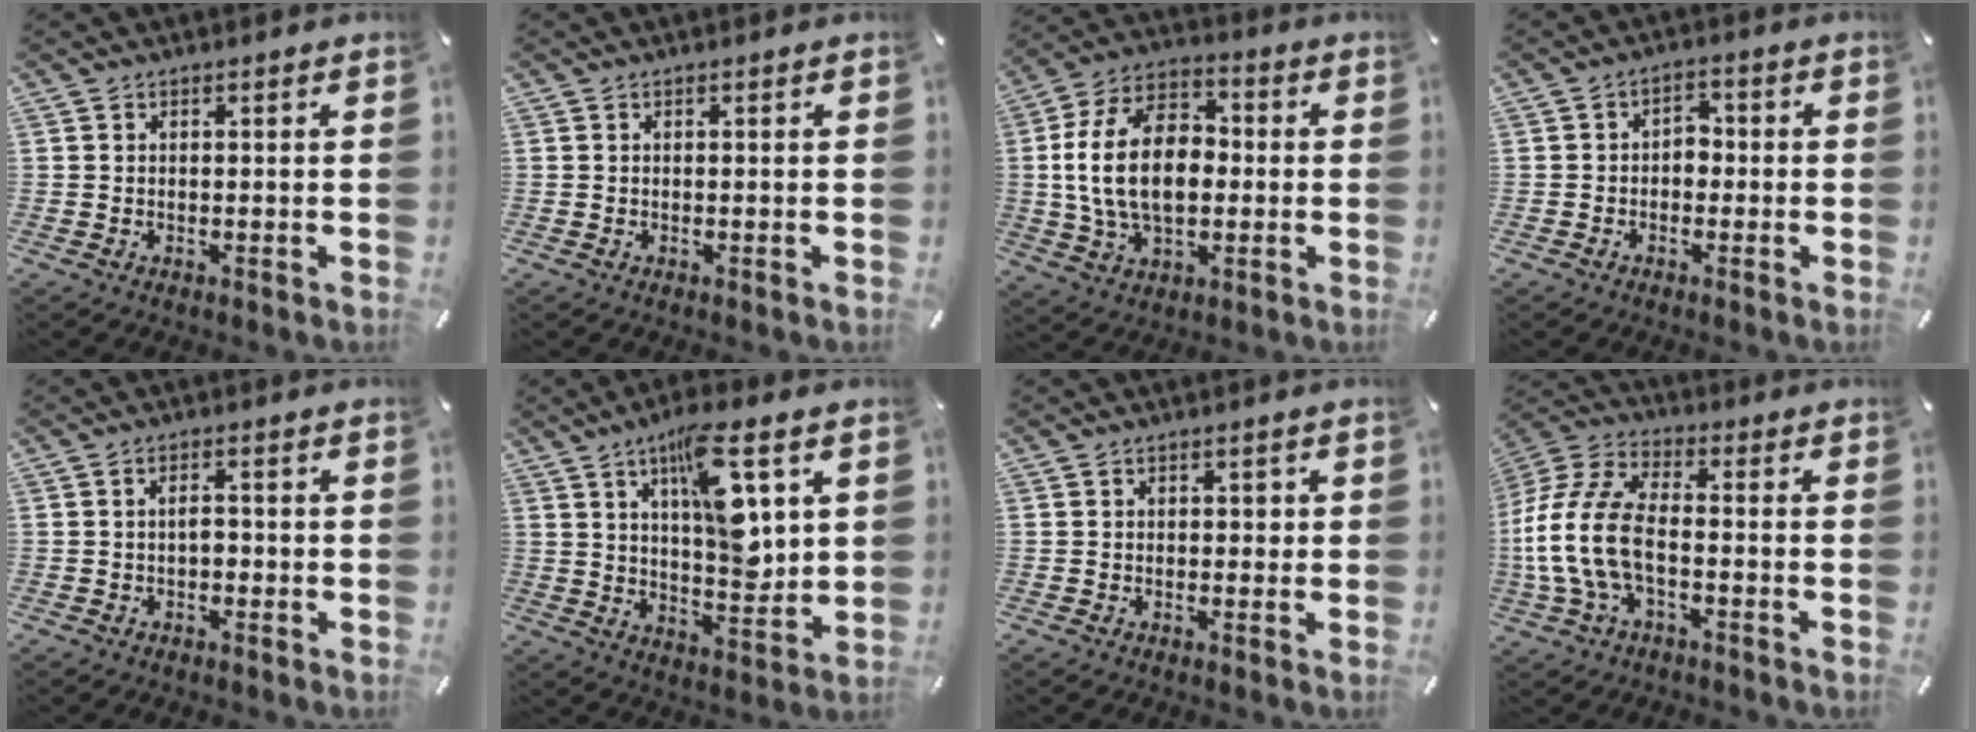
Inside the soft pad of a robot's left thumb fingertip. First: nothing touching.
{"total": 0.0}
{"total": 18.1, "force": [-0.4, 12.3, 13.3], "torque": [-0.285, 0.014, -0.009]}
{"total": 3.5, "force": [-0.9, 2.6, 2.2], "torque": [-0.033, 0.011, -0.023]}
{"total": 2.5, "force": [-0.4, 1.4, 2.1], "torque": [-0.040, 0.005, -0.009]}
{"total": 15.5, "force": [6.7, 5.7, 12.7], "torque": [-0.184, -0.027, 0.106]}
{"total": 1.5, "force": [0.1, 1.1, 1.0], "torque": [-0.011, 0.005, -0.003]}
{"total": 13.2, "force": [-3.5, 7.4, 10.4], "torque": [-0.233, 0.004, -0.066]}